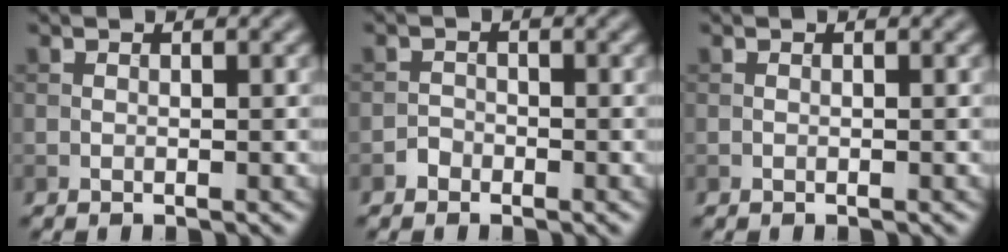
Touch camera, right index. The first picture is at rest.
{"total": 0.9, "force": [-0.6, 0.7, 0.0], "torque": [0.005, 0.003, -0.011]}
{"total": 0.0}